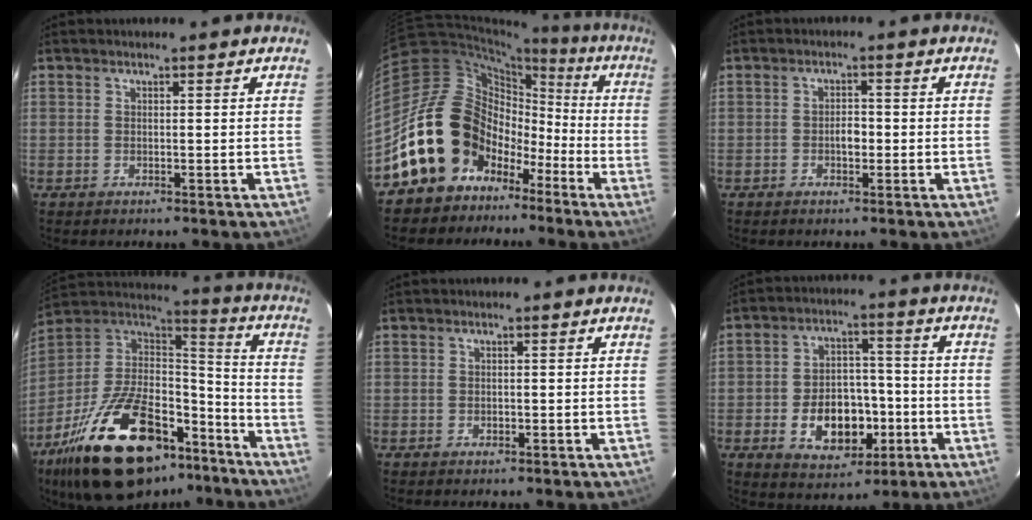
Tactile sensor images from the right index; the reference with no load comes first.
{"total": 18.1, "force": [-8.4, 14.9, 6.0], "torque": [-0.140, 0.062, -0.132]}
{"total": 2.4, "force": [-0.7, 1.4, 1.8], "torque": [-0.033, 0.006, -0.012]}
{"total": 33.4, "force": [-21.2, 15.5, 20.7], "torque": [-0.391, 0.001, -0.325]}
{"total": 1.0, "force": [-0.3, 0.8, 0.5], "torque": [-0.006, 0.001, -0.005]}
{"total": 13.1, "force": [-4.3, 8.8, 8.7], "torque": [-0.170, 0.020, -0.048]}